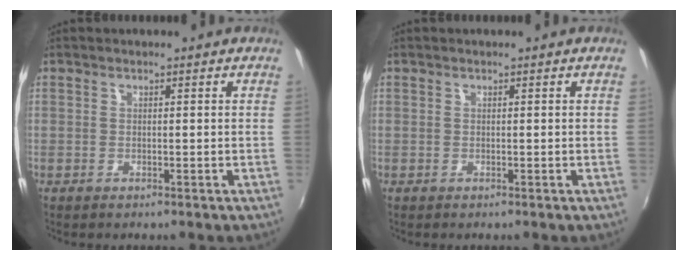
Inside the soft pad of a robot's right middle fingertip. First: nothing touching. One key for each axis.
{"total": 0.0}